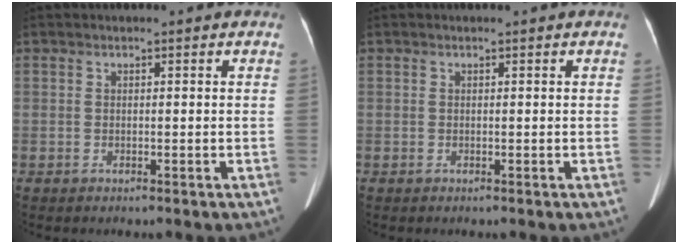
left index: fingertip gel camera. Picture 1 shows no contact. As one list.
[{"total": 0.0}]